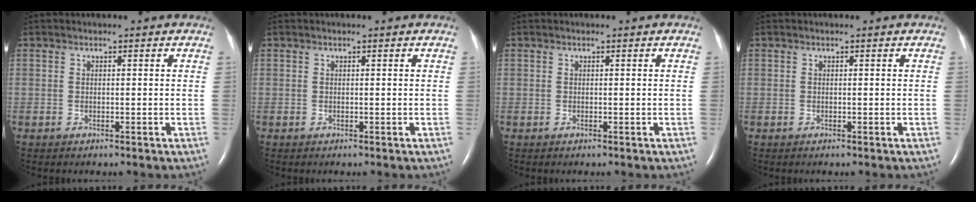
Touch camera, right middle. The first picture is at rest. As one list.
[{"total": 0.0}, {"total": 0.0}, {"total": 0.0}]